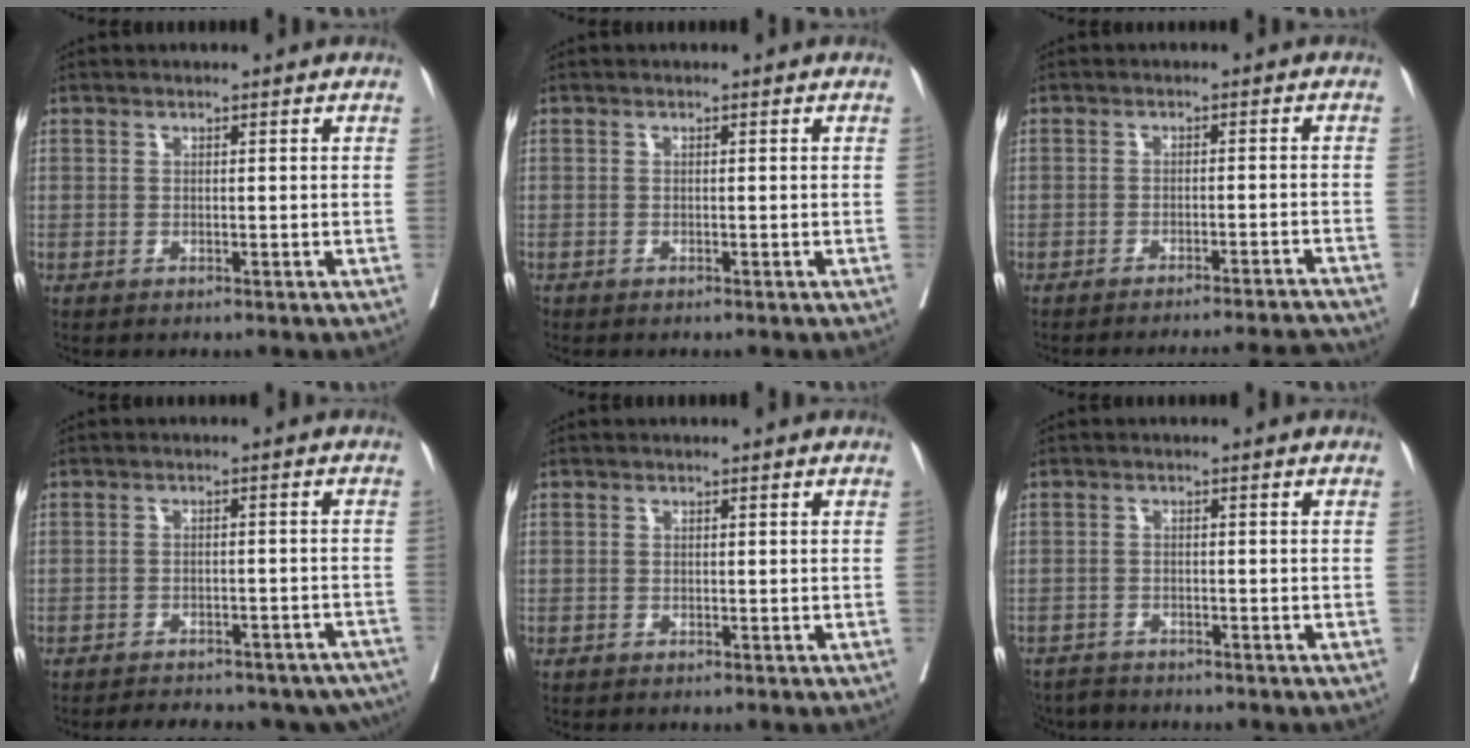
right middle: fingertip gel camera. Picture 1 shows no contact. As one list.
[{"total": 0.0}, {"total": 11.7, "force": [-11.4, -1.2, 2.3], "torque": [-0.018, 0.001, -0.139]}, {"total": 18.3, "force": [-16.1, 6.4, 5.9], "torque": [-0.088, 0.009, -0.180]}, {"total": 0.0}, {"total": 4.9, "force": [-4.7, 1.2, 0.1], "torque": [0.004, -0.009, -0.081]}]